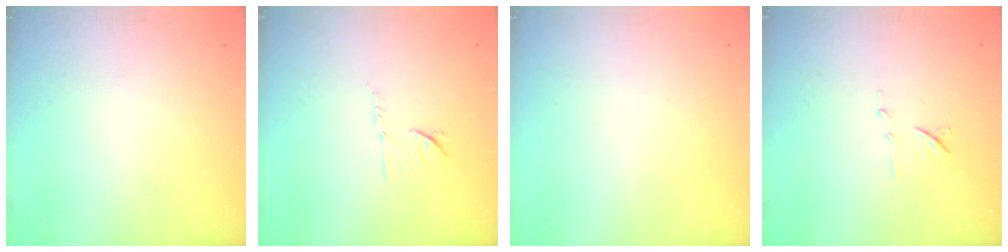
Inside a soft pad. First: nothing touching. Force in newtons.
{"total": 6.6, "press": 6.5, "slide": 0.9}
{"total": 0.0}
{"total": 7.0, "press": 7.0, "slide": 0.6}